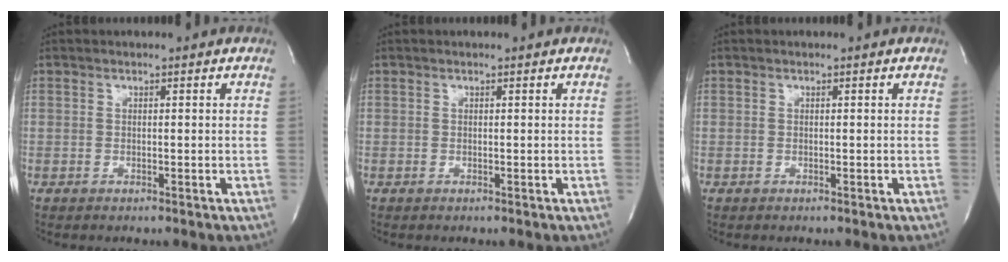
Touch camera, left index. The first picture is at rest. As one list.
[{"total": 0.0}, {"total": 0.0}]